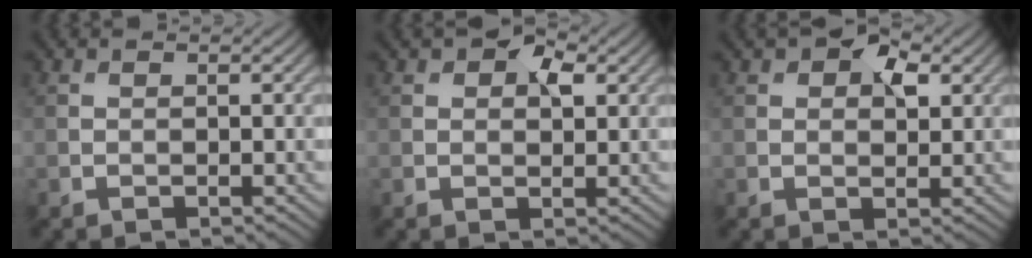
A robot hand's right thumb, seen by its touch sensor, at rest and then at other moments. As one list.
[{"total": 3.9, "force": [1.8, 2.1, 2.7], "torque": [-0.042, 0.004, 0.026]}, {"total": 4.7, "force": [2.2, 2.6, 3.2], "torque": [-0.046, 0.003, 0.031]}]